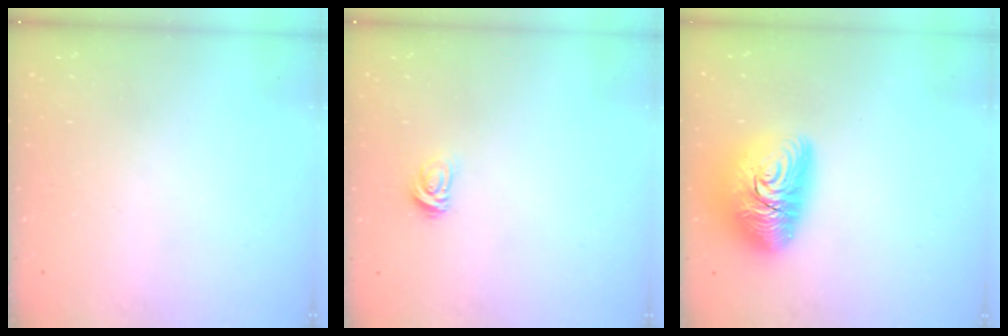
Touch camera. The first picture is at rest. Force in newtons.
{"total": 3.4, "press": 3.4, "slide": 0.5}
{"total": 17.9, "press": 17.8, "slide": 1.4}